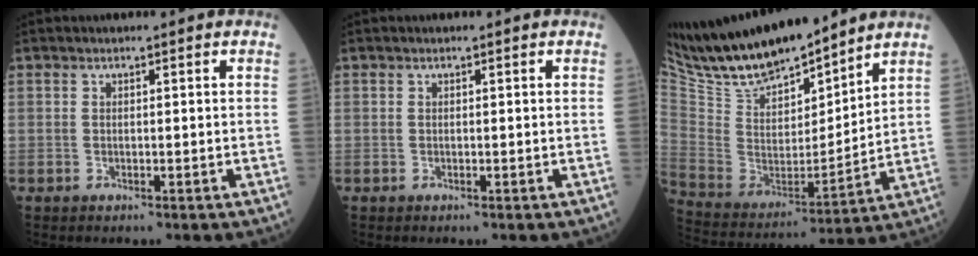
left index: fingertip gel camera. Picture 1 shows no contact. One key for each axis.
{"total": 0.0}
{"total": 19.7, "fx": 17.6, "fy": 3.9, "fz": 8.0, "tx": -0.161, "ty": -0.007, "tz": 0.328}